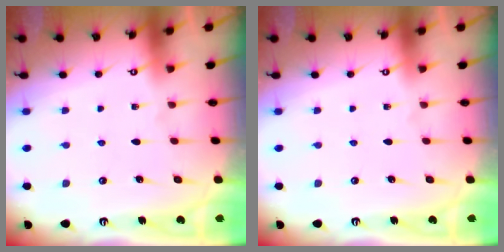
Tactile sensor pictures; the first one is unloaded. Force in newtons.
{"total": 0.0}